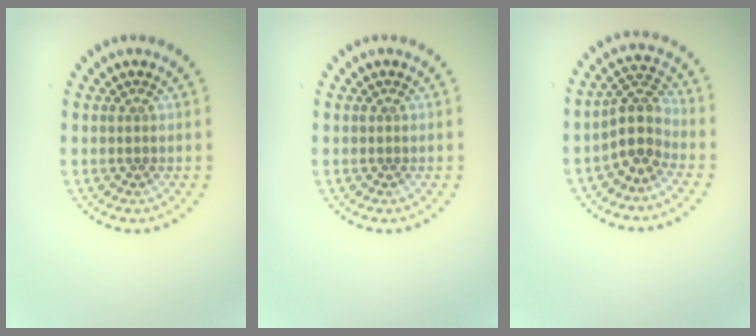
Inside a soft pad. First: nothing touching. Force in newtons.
{"total": 0.0}
{"total": 3.4, "press": 2.7, "slide": 2.1}